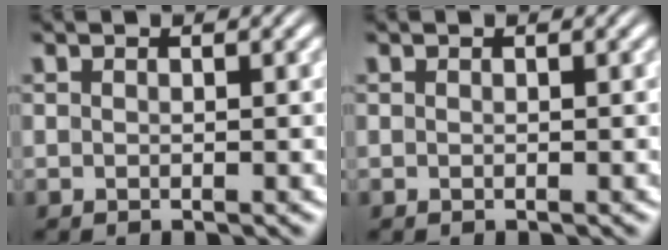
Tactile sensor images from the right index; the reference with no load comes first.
{"total": 0.0}